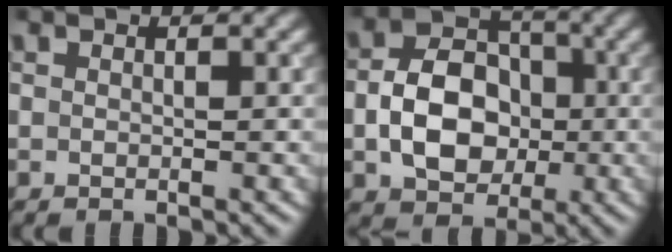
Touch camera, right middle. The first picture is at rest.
{"total": 7.1, "force": [-1.1, 5.3, 4.6], "torque": [-0.082, 0.001, -0.021]}